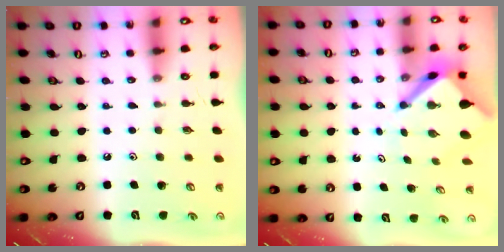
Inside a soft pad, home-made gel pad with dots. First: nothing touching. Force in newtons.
{"total": 5.2, "press": 5.1, "slide": 0.5}